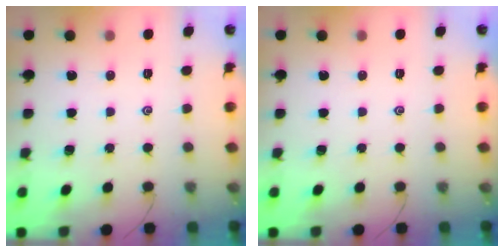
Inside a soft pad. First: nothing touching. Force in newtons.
{"total": 0.0}